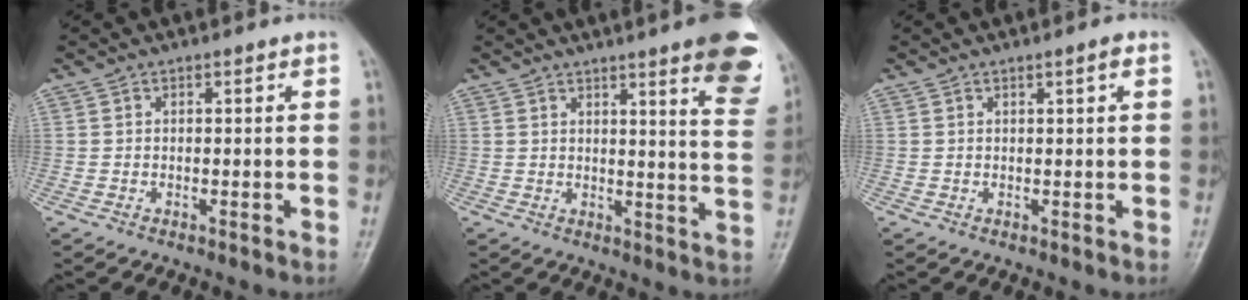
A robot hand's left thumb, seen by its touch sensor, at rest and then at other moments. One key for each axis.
{"total": 13.4, "fx": 8.2, "fy": 2.0, "fz": 10.5, "tx": -0.105, "ty": -0.040, "tz": 0.088}
{"total": 1.3, "fx": 0.6, "fy": 0.1, "fz": 1.1, "tx": -0.018, "ty": -0.001, "tz": 0.009}